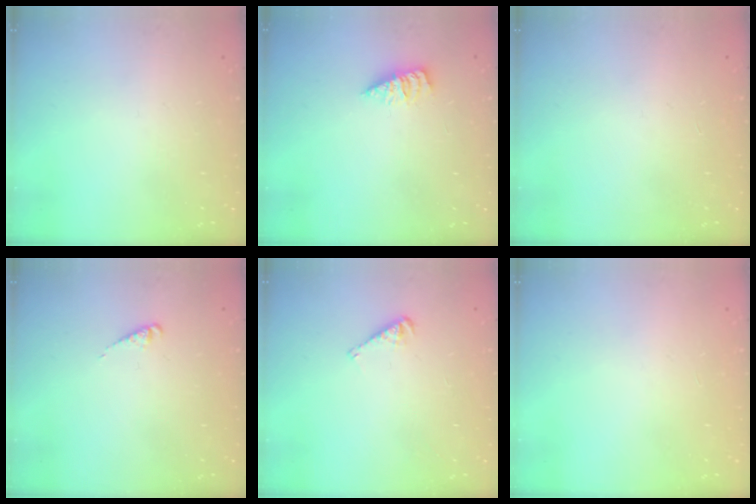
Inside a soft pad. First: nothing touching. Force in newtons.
{"total": 2.1, "press": 2.0, "slide": 0.3}
{"total": 0.0}
{"total": 2.1, "press": 2.1, "slide": 0.4}
{"total": 3.9, "press": 3.9, "slide": 0.6}
{"total": 0.0}